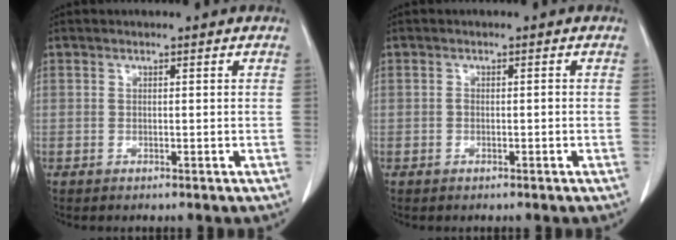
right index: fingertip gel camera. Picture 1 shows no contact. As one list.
[{"total": 0.6, "force": [-0.2, 0.3, 0.5], "torque": [-0.008, 0.002, -0.004]}]